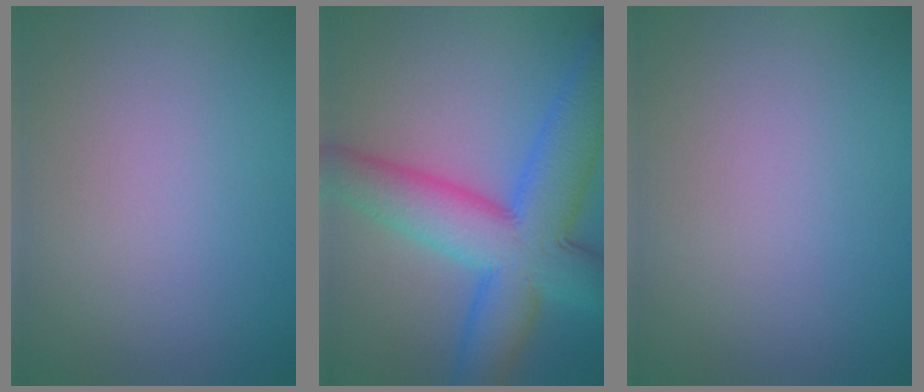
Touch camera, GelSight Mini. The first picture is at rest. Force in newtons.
{"total": 10.8, "press": 10.8, "slide": 0.3}
{"total": 0.0}